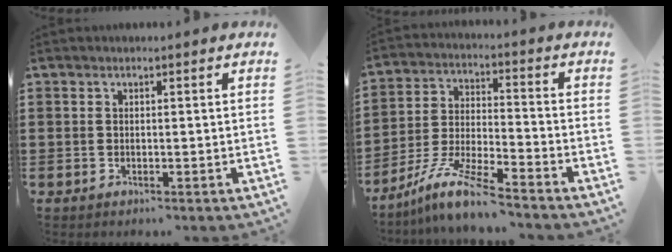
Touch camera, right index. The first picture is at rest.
{"total": 9.5, "force": [-8.1, 0.4, 5.0], "torque": [-0.113, 0.001, -0.163]}